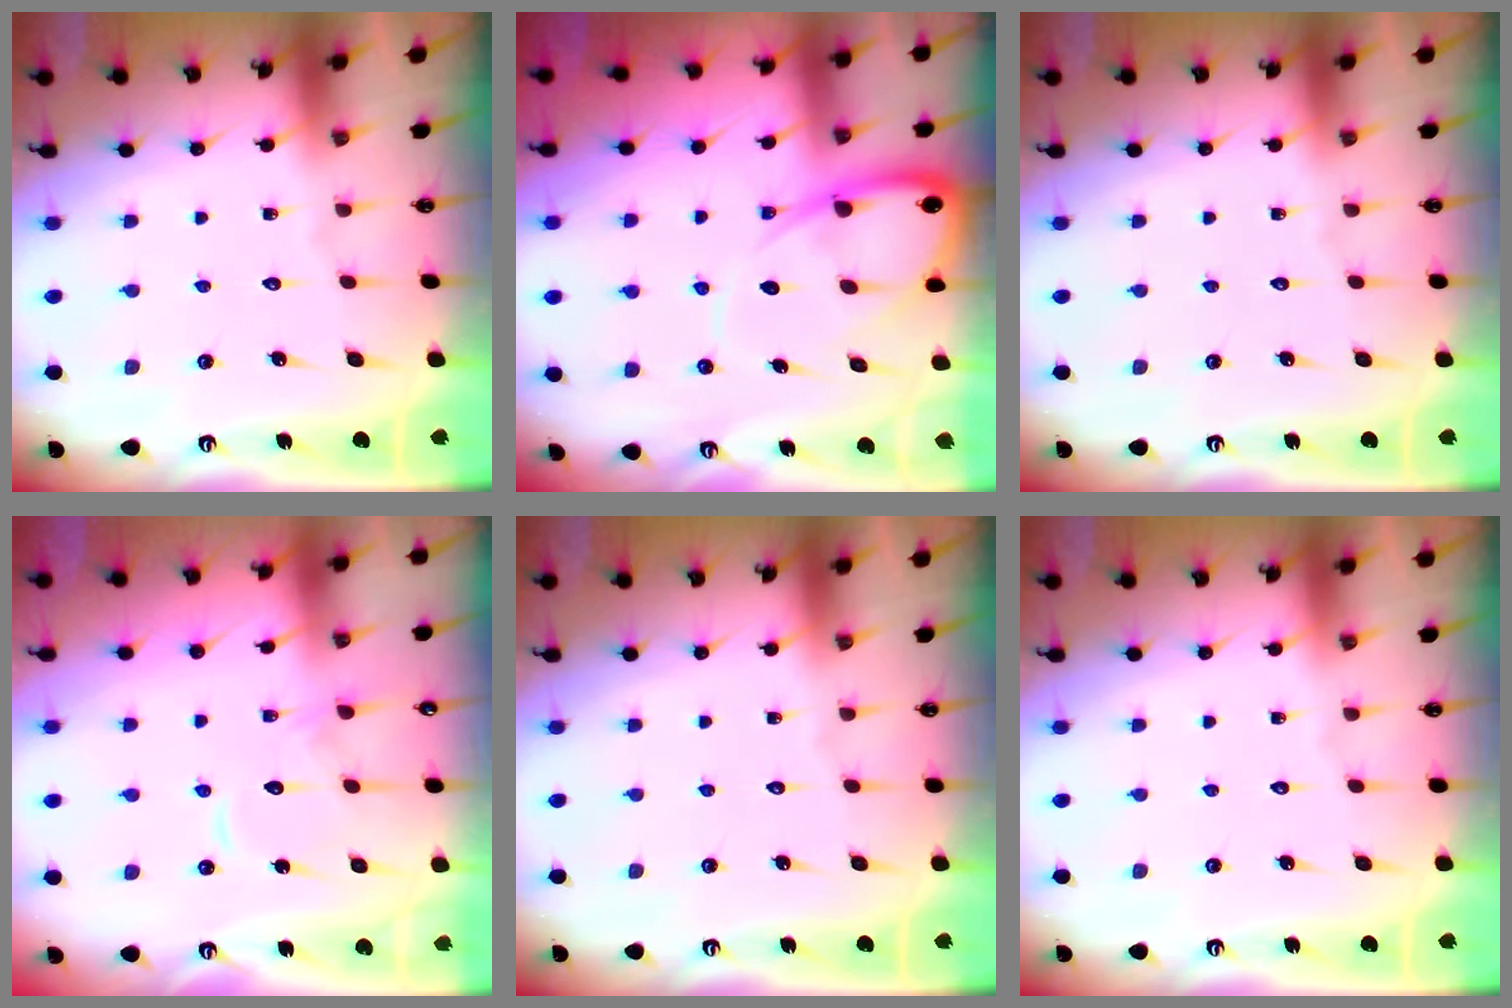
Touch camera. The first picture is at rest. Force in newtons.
{"total": 10.5, "press": 10.4, "slide": 1.1}
{"total": 0.0}
{"total": 11.3, "press": 11.3, "slide": 0.8}
{"total": 0.0}
{"total": 0.0}